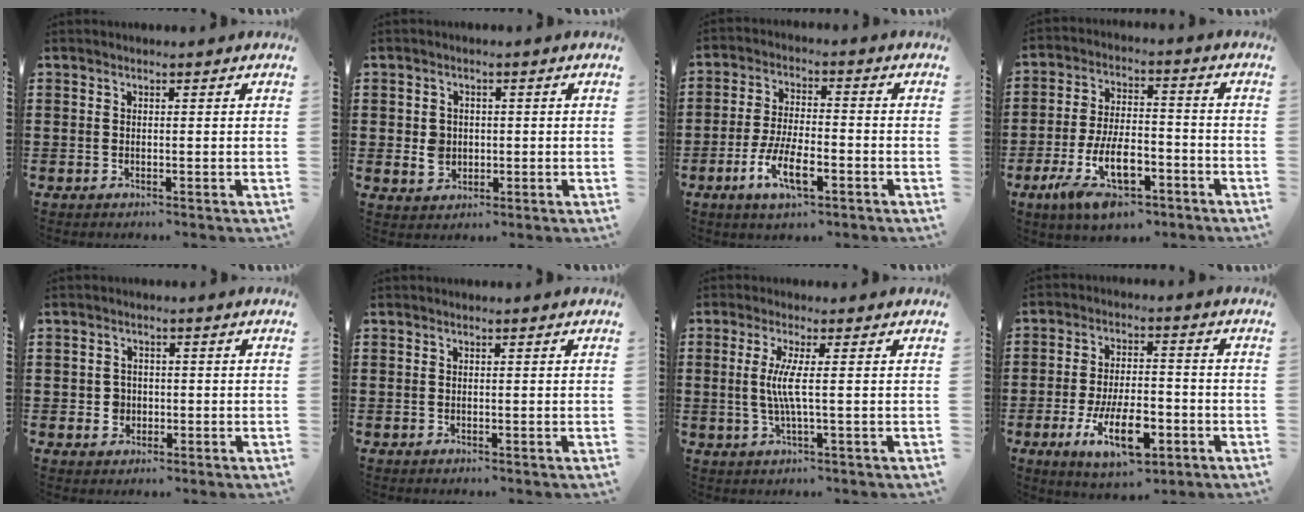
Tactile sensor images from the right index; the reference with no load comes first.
{"total": 3.1, "force": [-0.2, 2.7, 1.5], "torque": [-0.035, 0.007, -0.006]}
{"total": 8.1, "force": [-3.7, 2.7, 6.7], "torque": [-0.148, -0.011, -0.071]}
{"total": 11.6, "force": [-5.8, 4.9, 8.8], "torque": [-0.191, 0.004, -0.110]}
{"total": 2.4, "force": [-0.5, 2.2, 0.7], "torque": [-0.021, 0.006, -0.012]}
{"total": 0.0}
{"total": 4.7, "force": [0.2, -0.2, 4.7], "torque": [-0.100, -0.013, -0.004]}
{"total": 11.0, "force": [-4.6, 4.4, 9.0], "torque": [-0.163, -0.007, -0.082]}